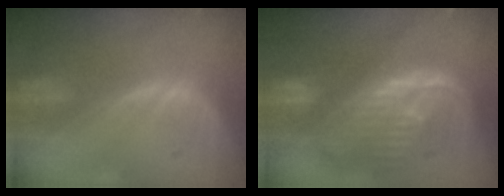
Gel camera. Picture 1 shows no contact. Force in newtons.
{"total": 12.5, "press": 10.7, "slide": 6.5}